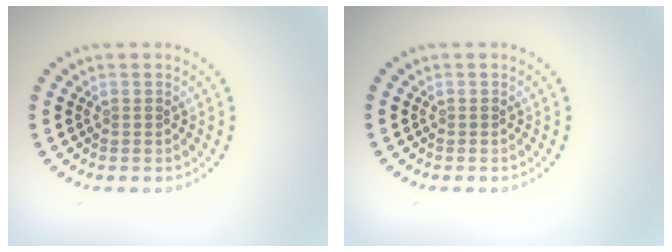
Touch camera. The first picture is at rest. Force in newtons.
{"total": 0.0}